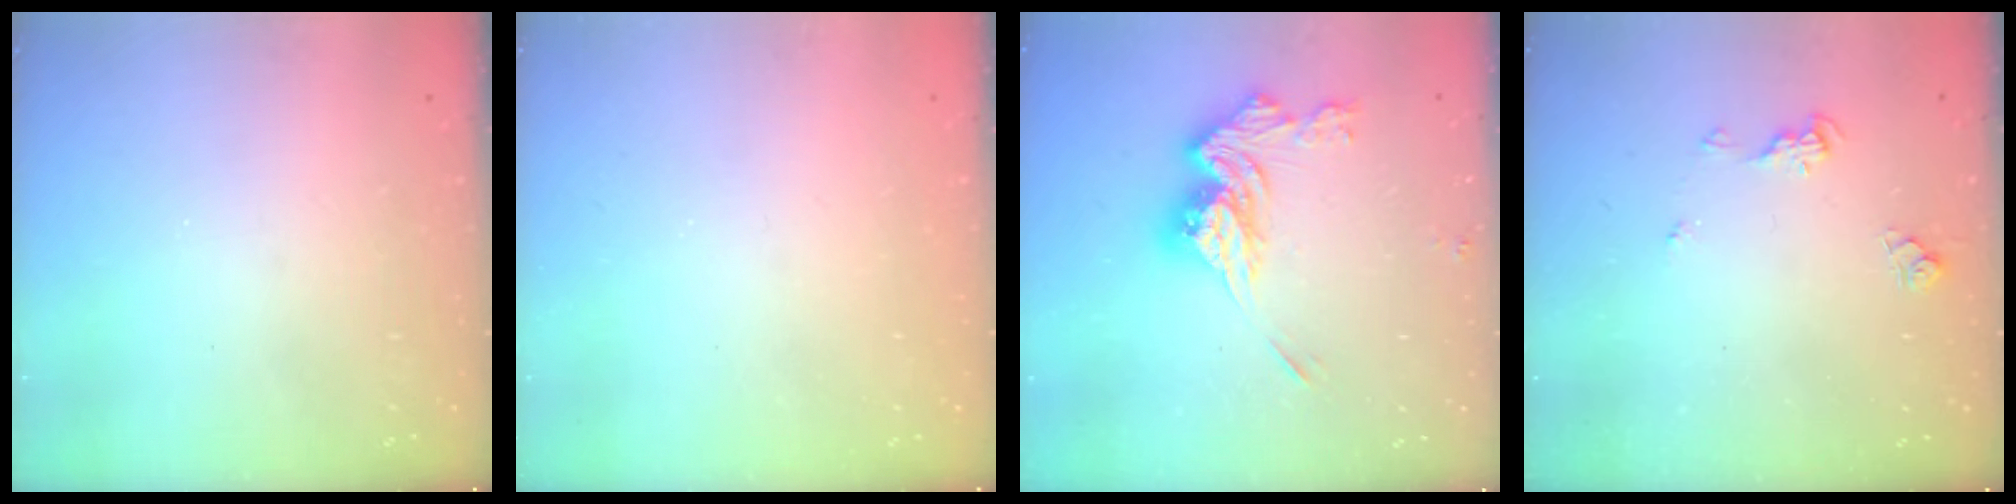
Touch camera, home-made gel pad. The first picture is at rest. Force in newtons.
{"total": 0.0}
{"total": 15.3, "press": 15.2, "slide": 0.3}
{"total": 7.0, "press": 6.9, "slide": 0.7}